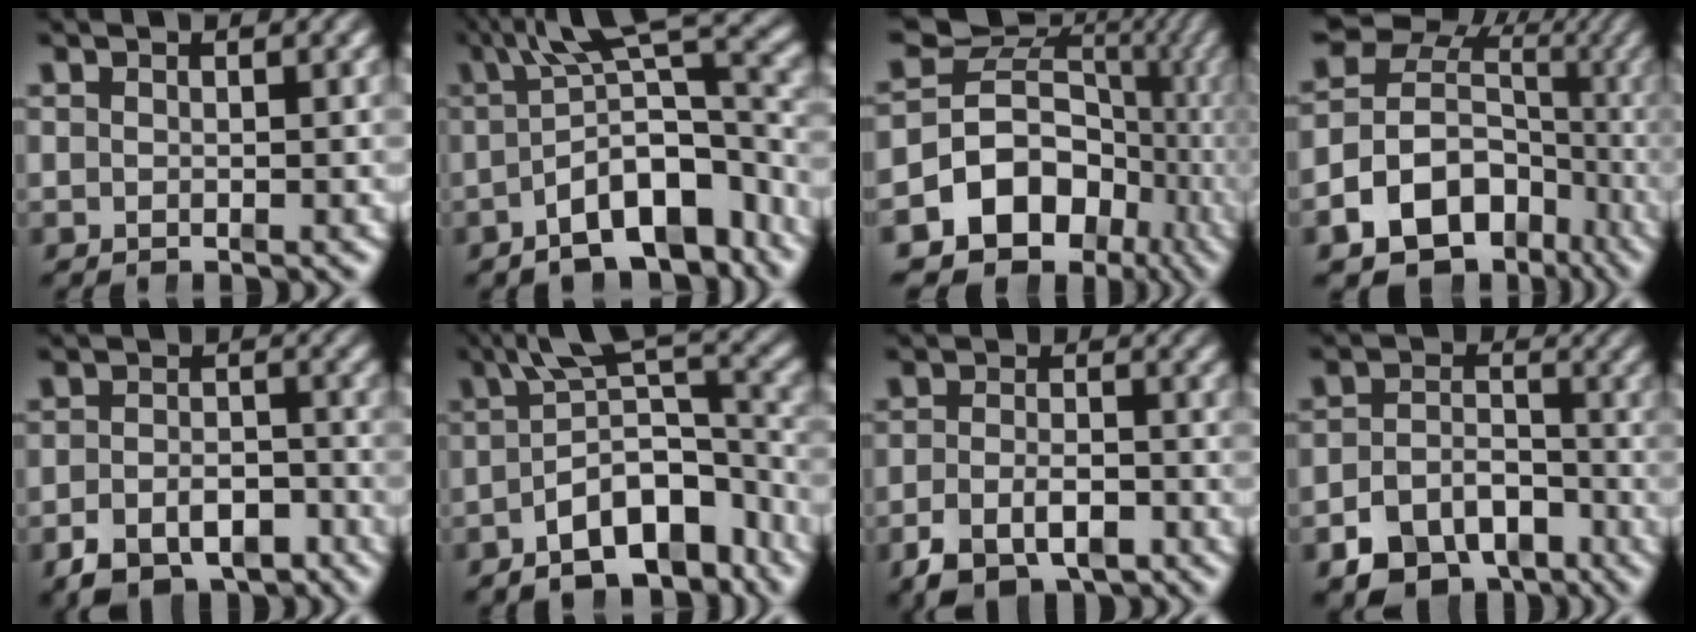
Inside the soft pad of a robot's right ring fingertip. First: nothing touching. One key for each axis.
{"total": 7.9, "fx": -1.7, "fy": 3.9, "fz": 6.7, "tx": -0.107, "ty": -0.011, "tz": -0.018}
{"total": 23.2, "fx": -6.6, "fy": 19.1, "fz": 11.4, "tx": -0.225, "ty": -0.060, "tz": -0.107}
{"total": 18.1, "fx": -5.0, "fy": 15.0, "fz": 8.7, "tx": -0.167, "ty": -0.063, "tz": -0.073}
{"total": 6.5, "fx": -4.8, "fy": 3.5, "fz": 2.5, "tx": -0.016, "ty": -0.020, "tz": -0.076}
{"total": 8.4, "fx": -2.7, "fy": 4.4, "fz": 6.6, "tx": -0.109, "ty": -0.018, "tz": -0.030}
{"total": 5.1, "fx": -3.4, "fy": 2.8, "fz": 2.7, "tx": -0.032, "ty": -0.015, "tz": -0.049}
{"total": 8.5, "fx": -5.8, "fy": 5.4, "fz": 2.9, "tx": -0.033, "ty": -0.028, "tz": -0.096}